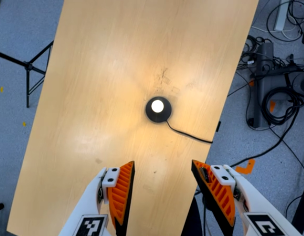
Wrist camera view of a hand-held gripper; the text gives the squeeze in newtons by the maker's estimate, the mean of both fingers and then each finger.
{"total": 0.0}